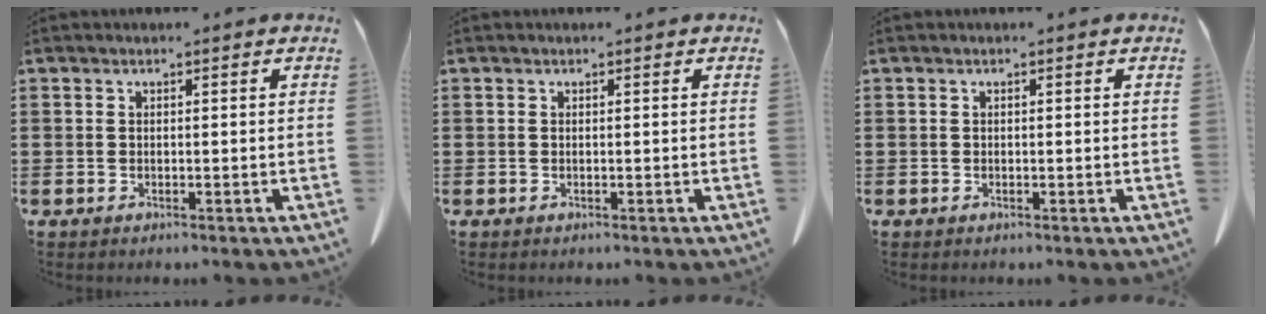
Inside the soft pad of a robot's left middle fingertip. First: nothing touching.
{"total": 0.0}
{"total": 0.0}